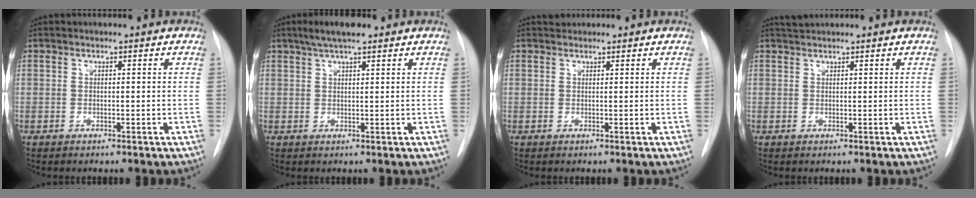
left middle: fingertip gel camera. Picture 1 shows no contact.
{"total": 4.7, "force": [3.4, 0.9, 3.2], "torque": [-0.063, 0.013, 0.058]}
{"total": 1.0, "force": [0.9, 0.3, -0.1], "torque": [-0.006, 0.011, 0.017]}
{"total": 1.5, "force": [1.5, 0.0, 0.3], "torque": [-0.010, 0.012, 0.032]}